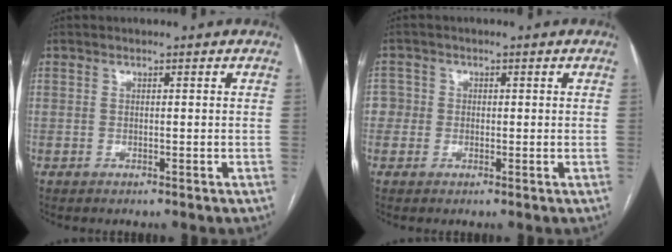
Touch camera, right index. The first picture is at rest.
{"total": 2.6, "force": [-0.2, 2.6, 0.0], "torque": [0.015, 0.014, -0.008]}